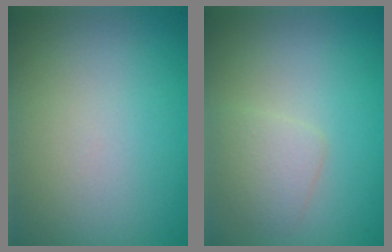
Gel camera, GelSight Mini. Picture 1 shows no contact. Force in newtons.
{"total": 1.9, "press": 1.9, "slide": 0.0}